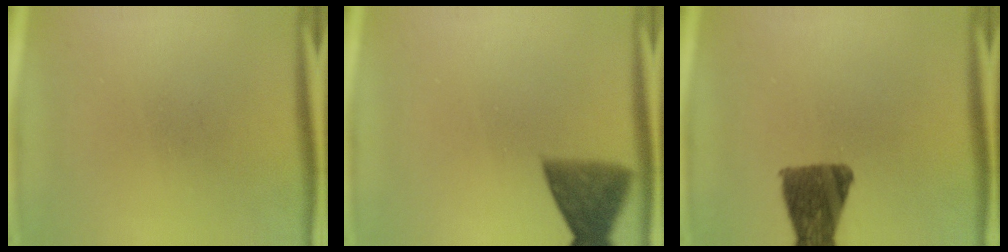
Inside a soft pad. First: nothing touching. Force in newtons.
{"total": 7.4}
{"total": 10.8}